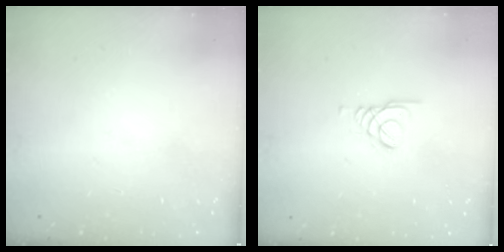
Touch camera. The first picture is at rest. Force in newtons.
{"total": 1.5, "press": 1.5, "slide": 0.1}